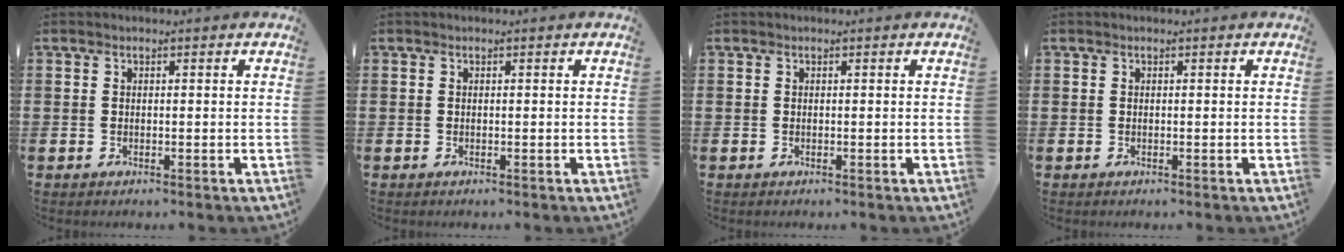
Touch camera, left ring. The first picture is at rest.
{"total": 0.0}
{"total": 0.0}
{"total": 0.0}